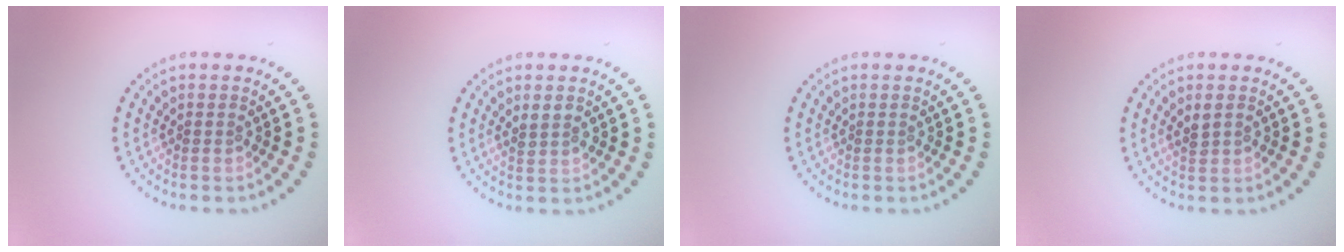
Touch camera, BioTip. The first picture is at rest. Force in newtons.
{"total": 1.4, "press": 1.3, "slide": 0.5}
{"total": 0.0}
{"total": 1.2, "press": 1.2, "slide": 0.2}